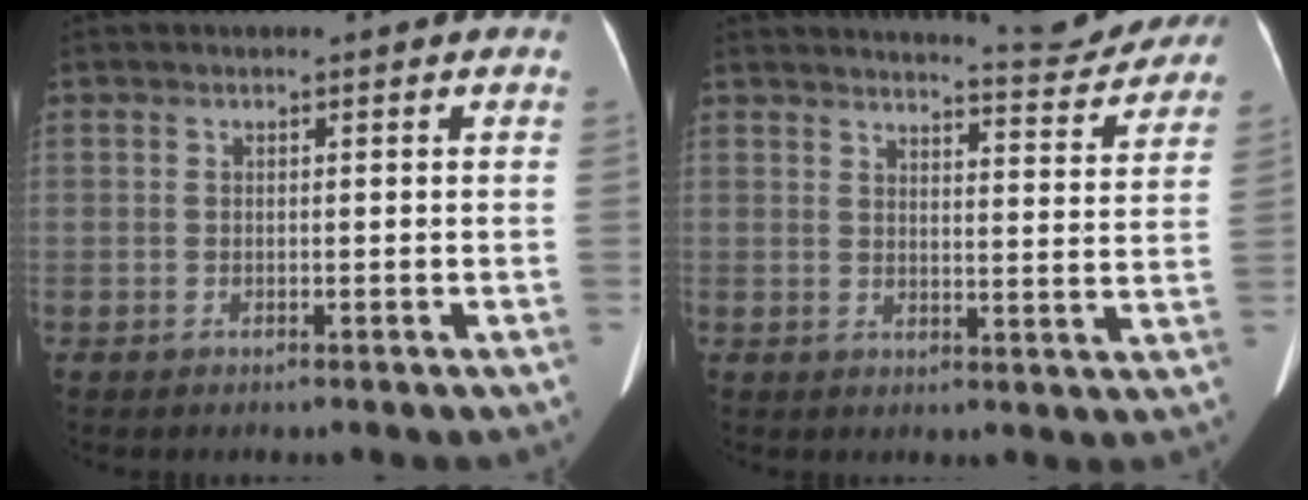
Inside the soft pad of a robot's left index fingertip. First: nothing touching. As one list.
[{"total": 9.9, "force": [9.7, 0.4, 2.0], "torque": [-0.025, -0.021, 0.113]}]